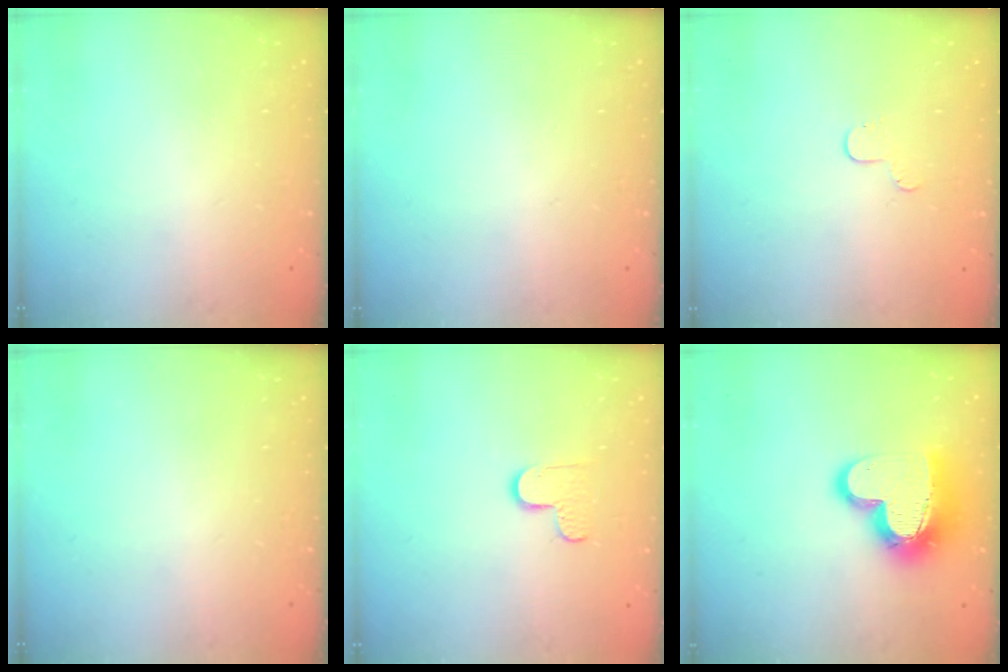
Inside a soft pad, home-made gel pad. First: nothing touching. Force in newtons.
{"total": 0.0}
{"total": 3.4, "press": 3.4, "slide": 0.3}
{"total": 0.0}
{"total": 5.6, "press": 5.6, "slide": 0.3}
{"total": 17.4, "press": 17.4, "slide": 1.3}